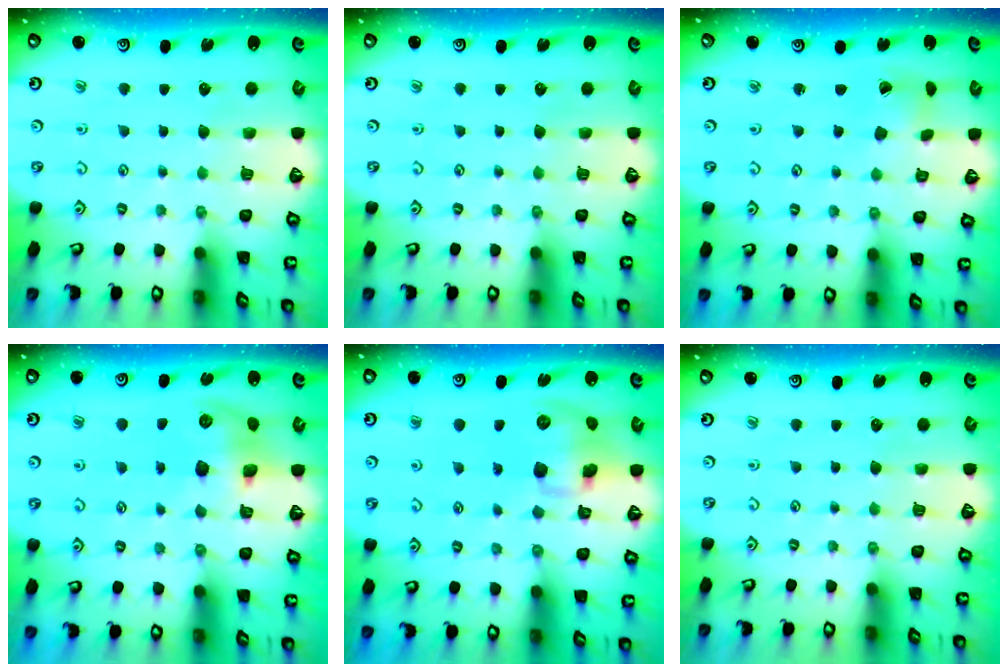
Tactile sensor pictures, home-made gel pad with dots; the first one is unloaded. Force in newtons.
{"total": 0.0}
{"total": 2.9, "press": 2.8, "slide": 0.4}
{"total": 8.4, "press": 8.4, "slide": 1.0}
{"total": 12.3, "press": 12.1, "slide": 2.0}
{"total": 0.0}